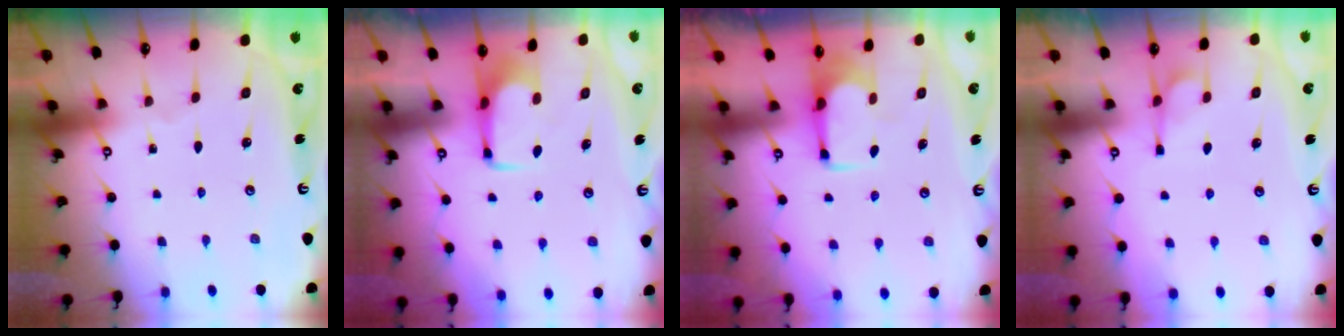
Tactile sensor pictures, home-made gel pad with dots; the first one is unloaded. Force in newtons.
{"total": 1.6, "press": 1.5, "slide": 0.5}
{"total": 1.7, "press": 1.5, "slide": 0.9}
{"total": 1.6, "press": 1.0, "slide": 1.2}